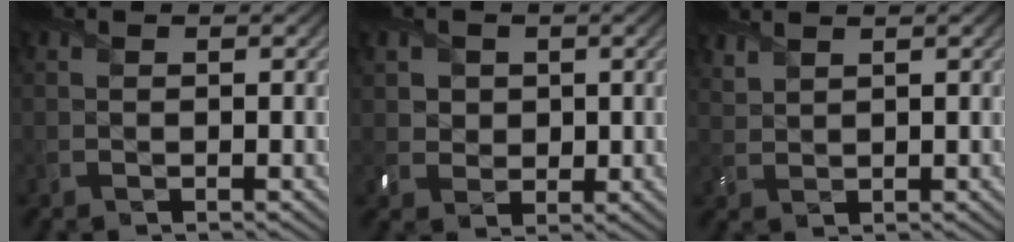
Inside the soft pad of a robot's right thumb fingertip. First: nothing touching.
{"total": 3.0, "force": [1.0, 2.7, 0.8], "torque": [-0.032, -0.008, 0.019]}
{"total": 2.1, "force": [2.0, 0.3, 0.5], "torque": [-0.021, 0.004, 0.046]}